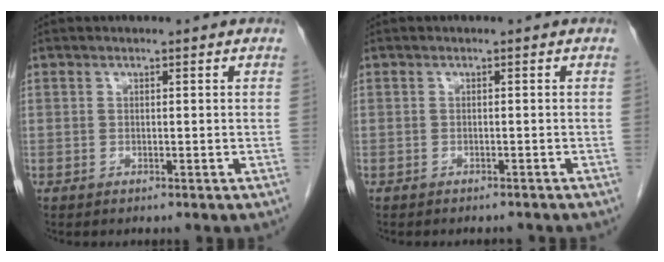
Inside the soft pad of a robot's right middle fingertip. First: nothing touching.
{"total": 2.3, "force": [-2.2, 0.7, 0.5], "torque": [-0.009, -0.004, -0.025]}